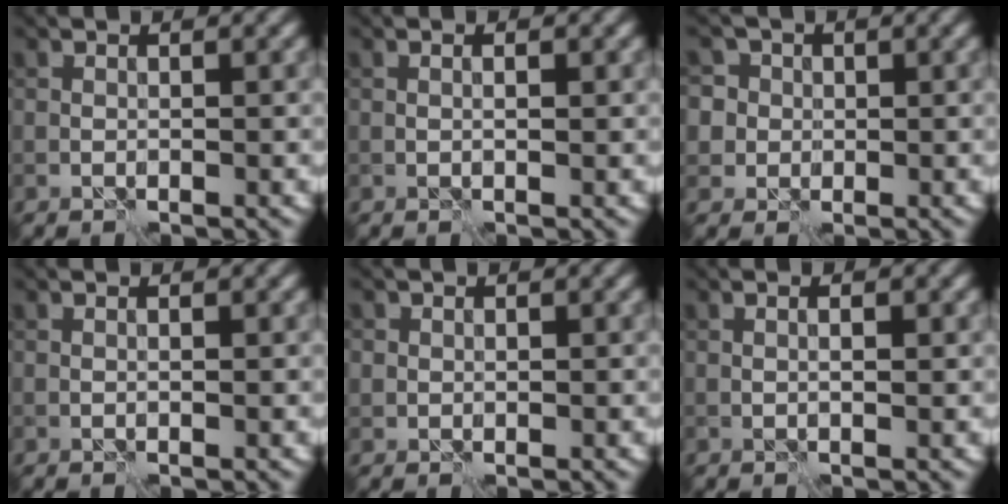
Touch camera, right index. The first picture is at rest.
{"total": 0.8, "force": [0.2, 0.2, 0.8], "torque": [-0.008, -0.003, 0.005]}
{"total": 5.8, "force": [2.0, 5.2, 1.9], "torque": [-0.032, 0.028, 0.010]}
{"total": 0.0}
{"total": 0.8, "force": [0.2, 0.8, 0.1], "torque": [0.005, -0.005, 0.002]}
{"total": 1.1, "force": [0.2, 0.3, 1.0], "torque": [-0.009, -0.008, 0.006]}